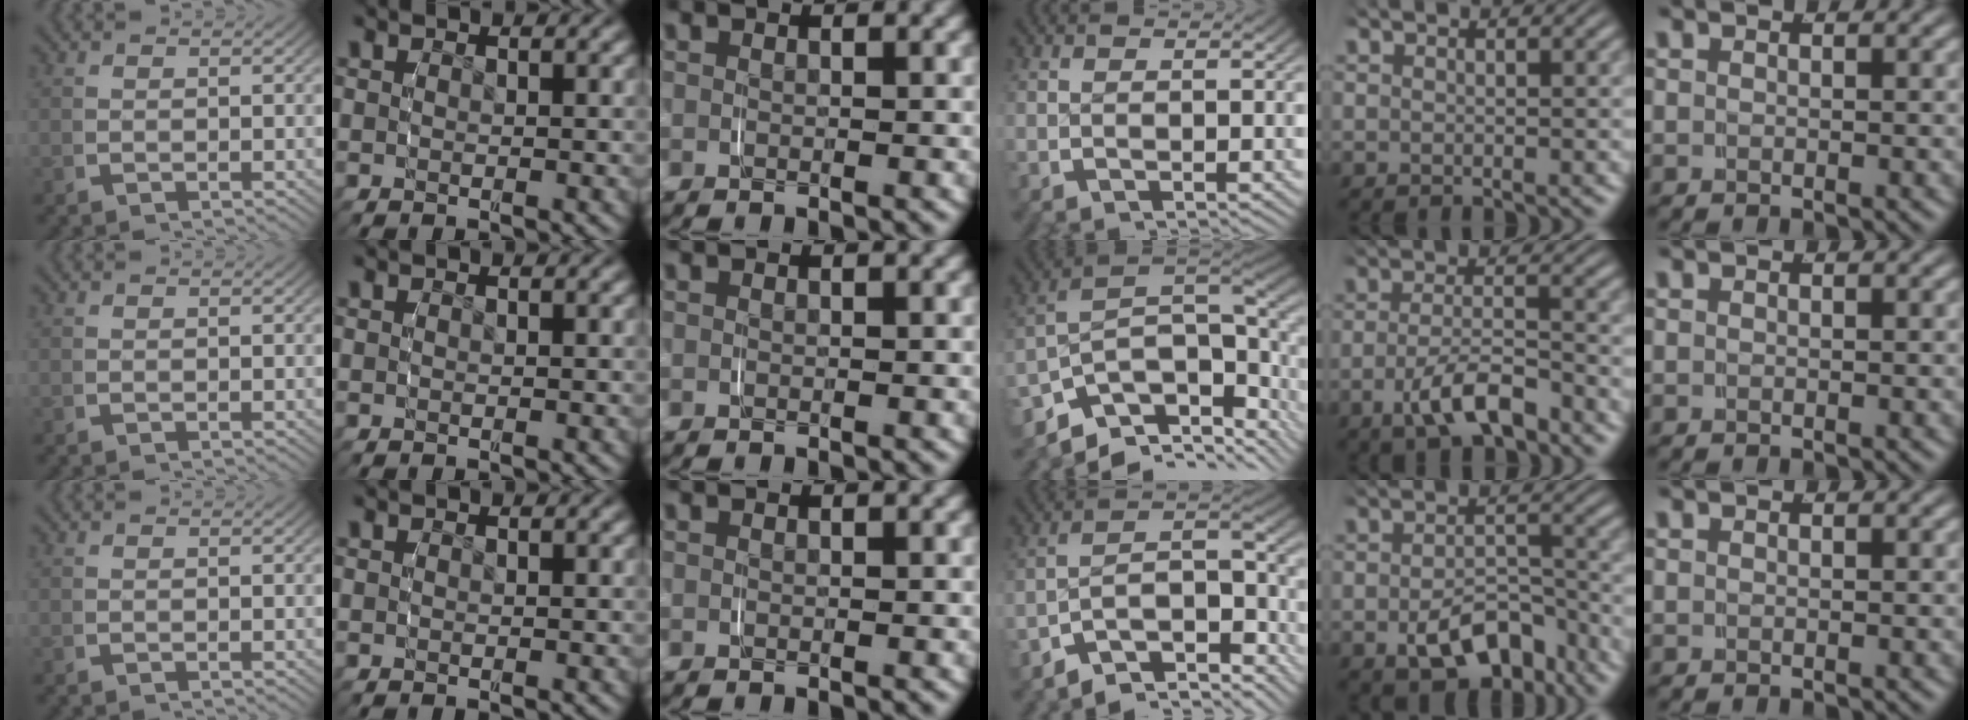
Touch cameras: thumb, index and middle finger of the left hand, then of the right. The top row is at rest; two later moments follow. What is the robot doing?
{"motion": "grasp_and_lifting", "object": "shoes"}